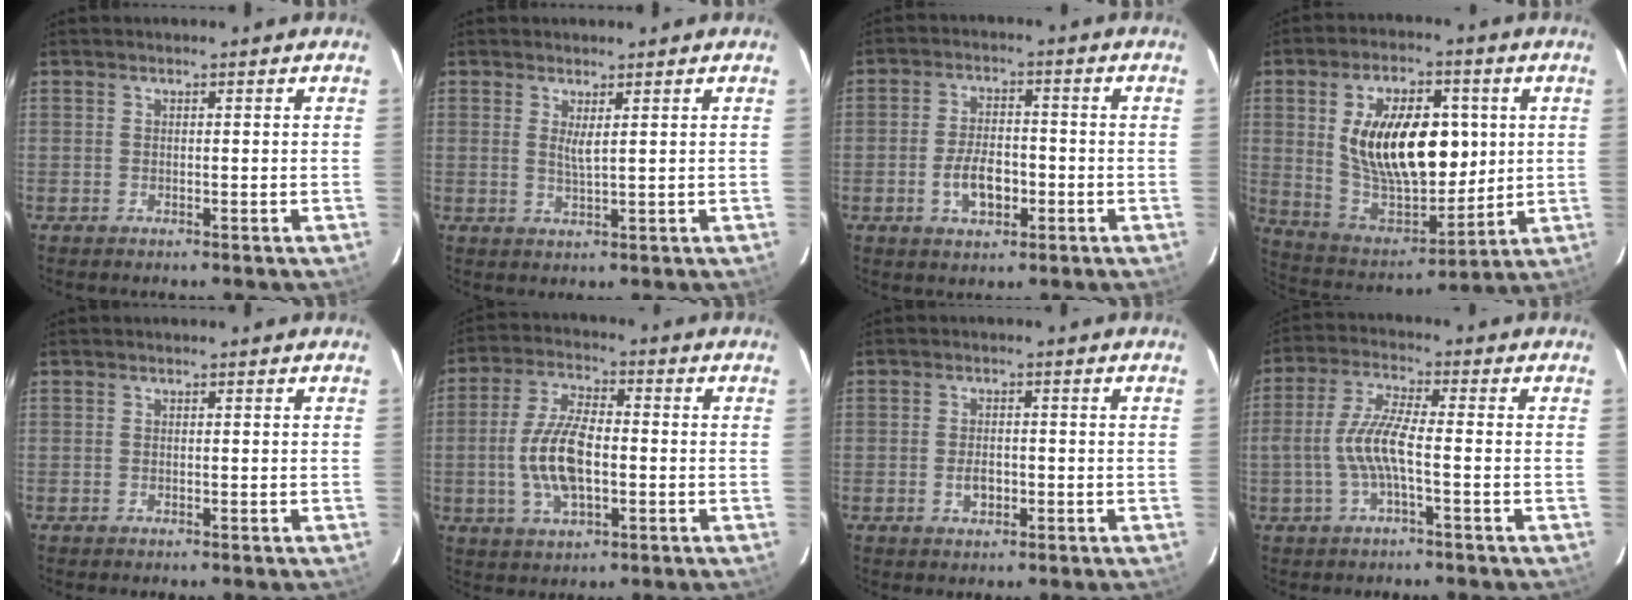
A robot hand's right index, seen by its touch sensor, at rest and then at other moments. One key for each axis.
{"total": 2.2, "fx": 0.9, "fy": 0.1, "fz": 2.0, "tx": -0.037, "ty": -0.005, "tz": 0.014}
{"total": 6.9, "fx": -2.3, "fy": 3.6, "fz": 5.4, "tx": -0.109, "ty": 0.004, "tz": -0.034}
{"total": 20.2, "fx": 3.6, "fy": 10.9, "fz": 16.7, "tx": -0.299, "ty": 0.003, "tz": 0.079}
{"total": 0.0}
{"total": 11.1, "fx": -1.7, "fy": 5.0, "fz": 9.8, "tx": -0.201, "ty": 0.004, "tz": -0.030}
{"total": 3.1, "fx": -0.9, "fy": 1.9, "fz": 2.2, "tx": -0.042, "ty": 0.000, "tz": -0.013}
{"total": 7.4, "fx": -1.9, "fy": 1.0, "fz": 7.1, "tx": -0.156, "ty": 0.005, "tz": -0.034}